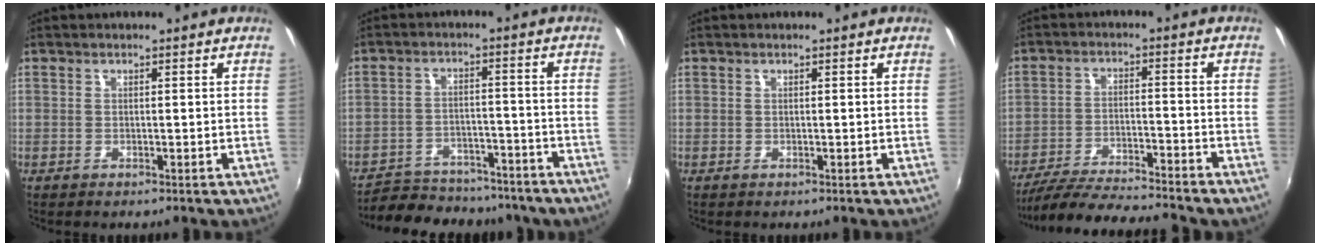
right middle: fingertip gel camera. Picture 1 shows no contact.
{"total": 22.1, "force": [-19.0, 7.9, 8.1], "torque": [-0.167, 0.009, -0.247]}
{"total": 0.0}
{"total": 16.6, "force": [-14.8, 1.6, 7.3], "torque": [-0.146, -0.026, -0.236]}